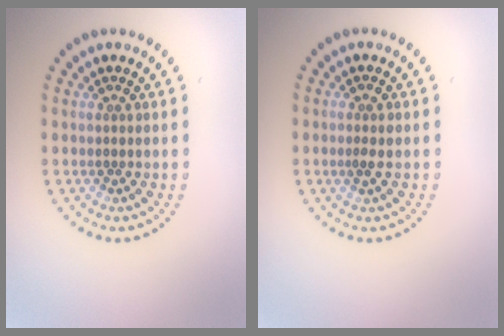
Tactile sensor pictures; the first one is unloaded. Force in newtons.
{"total": 1.2, "press": 1.1, "slide": 0.4}